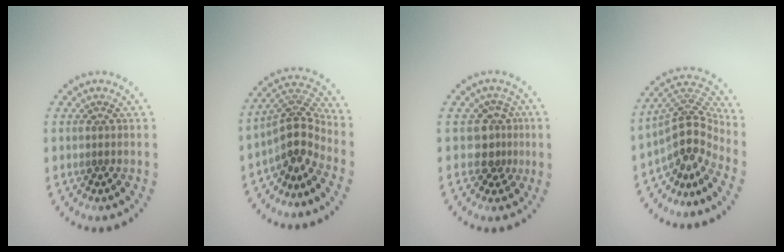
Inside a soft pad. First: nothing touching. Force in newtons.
{"total": 3.7, "press": 2.7, "slide": 2.5}
{"total": 2.5, "press": 1.9, "slide": 1.7}
{"total": 4.6, "press": 3.1, "slide": 3.3}